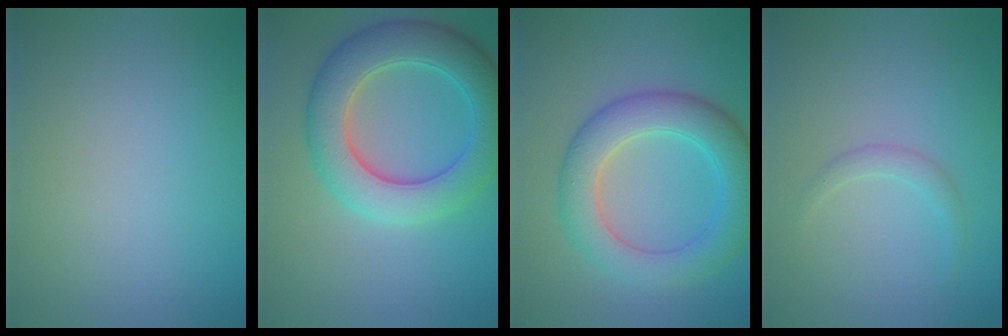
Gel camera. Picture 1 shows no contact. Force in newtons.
{"total": 7.4, "press": 7.4, "slide": 0.4}
{"total": 6.3, "press": 6.3, "slide": 0.2}
{"total": 1.2, "press": 1.2, "slide": 0.1}